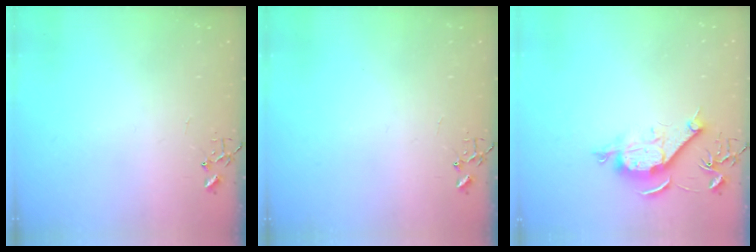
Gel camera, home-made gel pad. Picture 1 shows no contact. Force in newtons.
{"total": 0.0}
{"total": 10.4, "press": 10.4, "slide": 0.9}